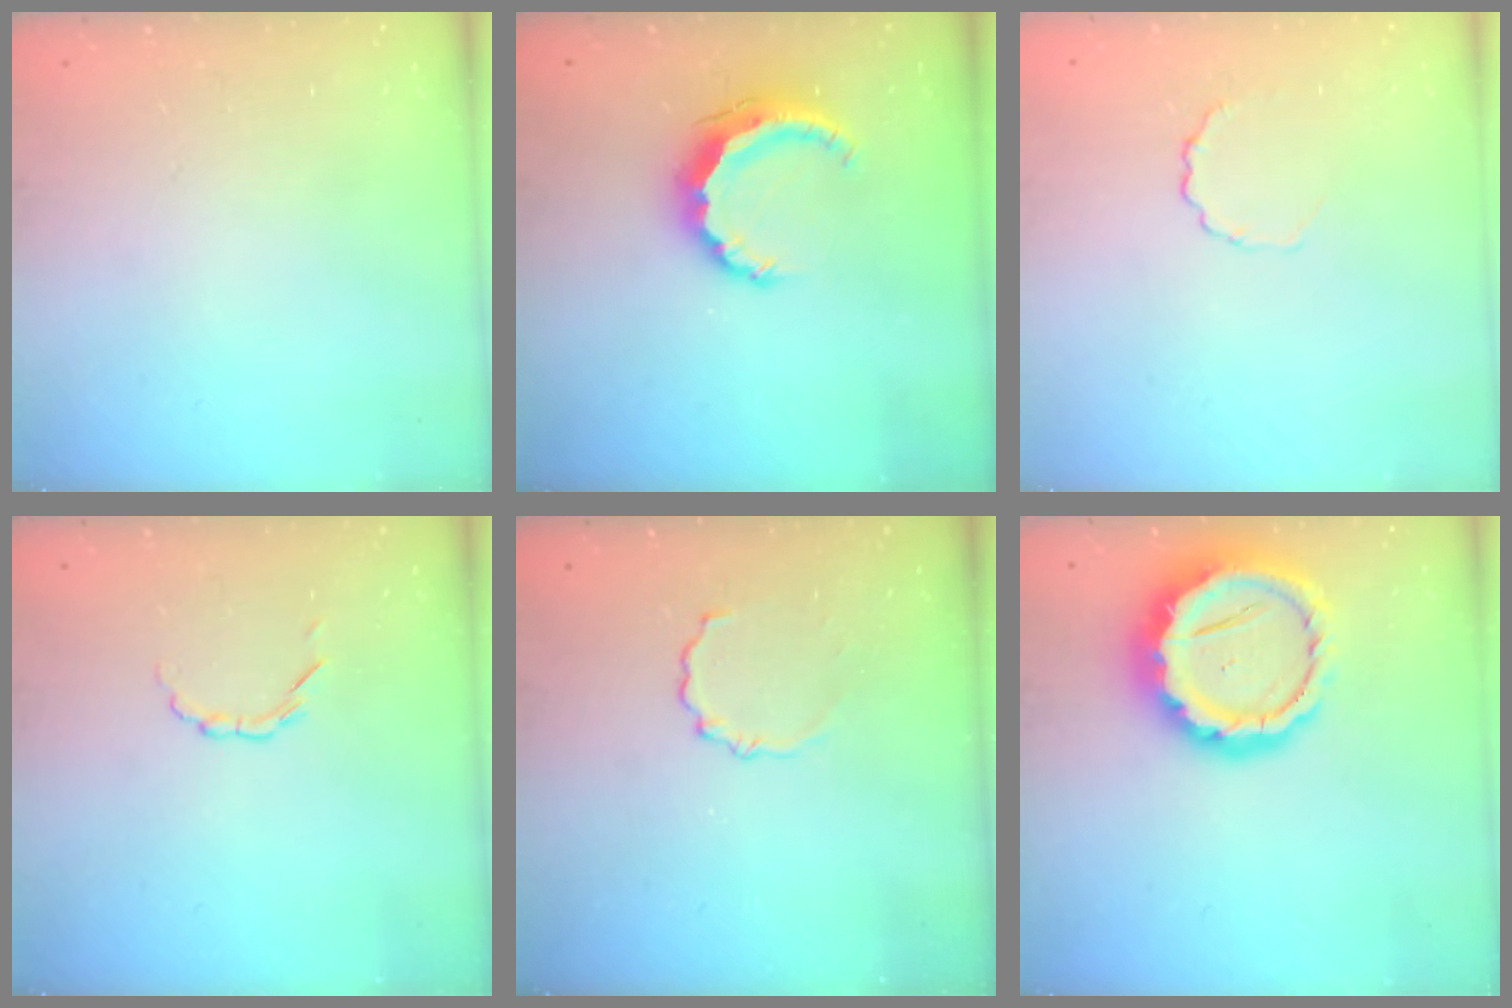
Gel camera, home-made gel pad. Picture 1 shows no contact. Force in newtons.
{"total": 7.9, "press": 7.9, "slide": 0.8}
{"total": 2.6, "press": 2.3, "slide": 1.0}
{"total": 2.1, "press": 1.9, "slide": 0.7}
{"total": 3.2, "press": 3.0, "slide": 1.2}
{"total": 15.5, "press": 15.2, "slide": 2.7}